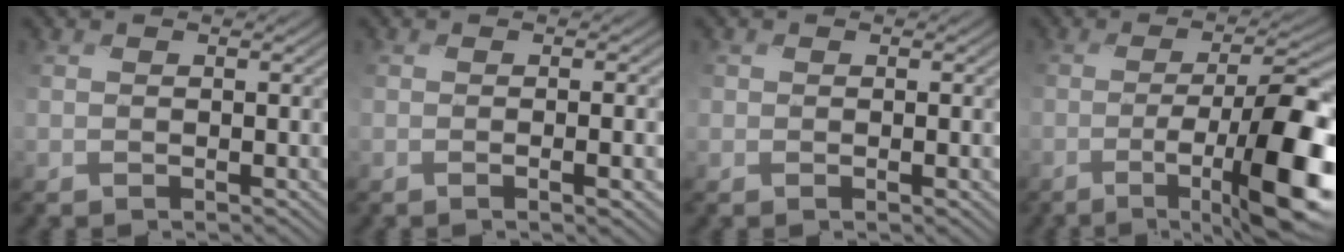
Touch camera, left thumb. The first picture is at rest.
{"total": 3.3, "force": [-0.4, 0.7, 3.2], "torque": [-0.049, 0.003, -0.008]}
{"total": 1.1, "force": [-0.1, 0.6, 0.9], "torque": [-0.017, -0.004, 0.000]}
{"total": 12.6, "force": [-3.8, 2.8, 11.7], "torque": [-0.167, -0.007, -0.067]}